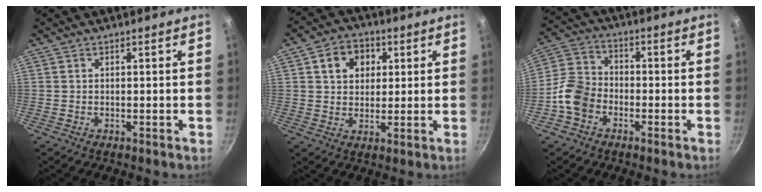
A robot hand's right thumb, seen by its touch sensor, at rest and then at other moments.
{"total": 8.0, "force": [2.7, 6.4, 4.1], "torque": [-0.037, 0.004, 0.035]}
{"total": 8.6, "force": [-3.6, 6.3, 4.6], "torque": [-0.071, 0.033, -0.087]}